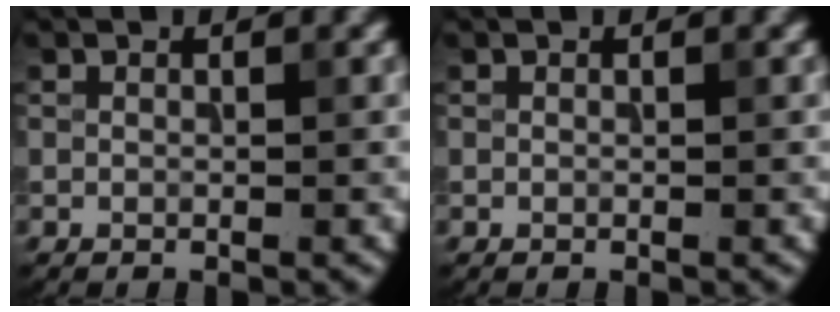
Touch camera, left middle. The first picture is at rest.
{"total": 0.0}